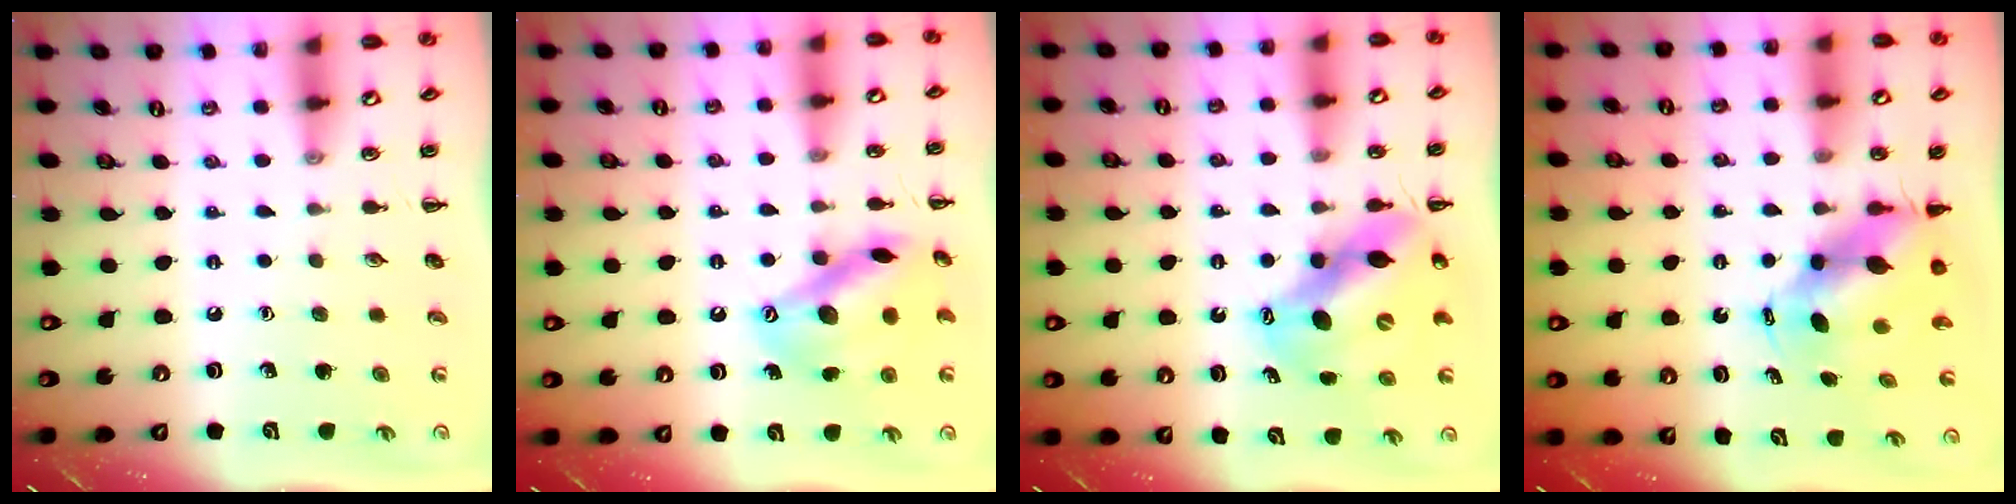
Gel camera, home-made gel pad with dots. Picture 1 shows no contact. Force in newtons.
{"total": 14.8, "press": 14.8, "slide": 1.0}
{"total": 12.6, "press": 12.1, "slide": 3.4}
{"total": 6.7, "press": 6.5, "slide": 1.4}